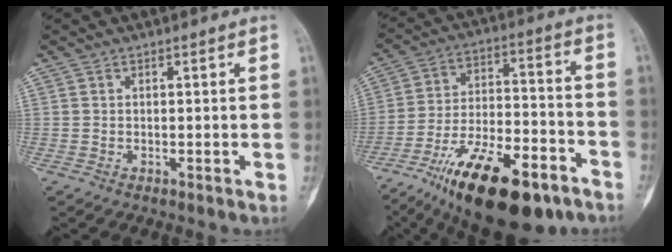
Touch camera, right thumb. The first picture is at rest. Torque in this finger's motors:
{"motor_torque": [1.78, -0.15, 1.92, -0.83, 0.10]}